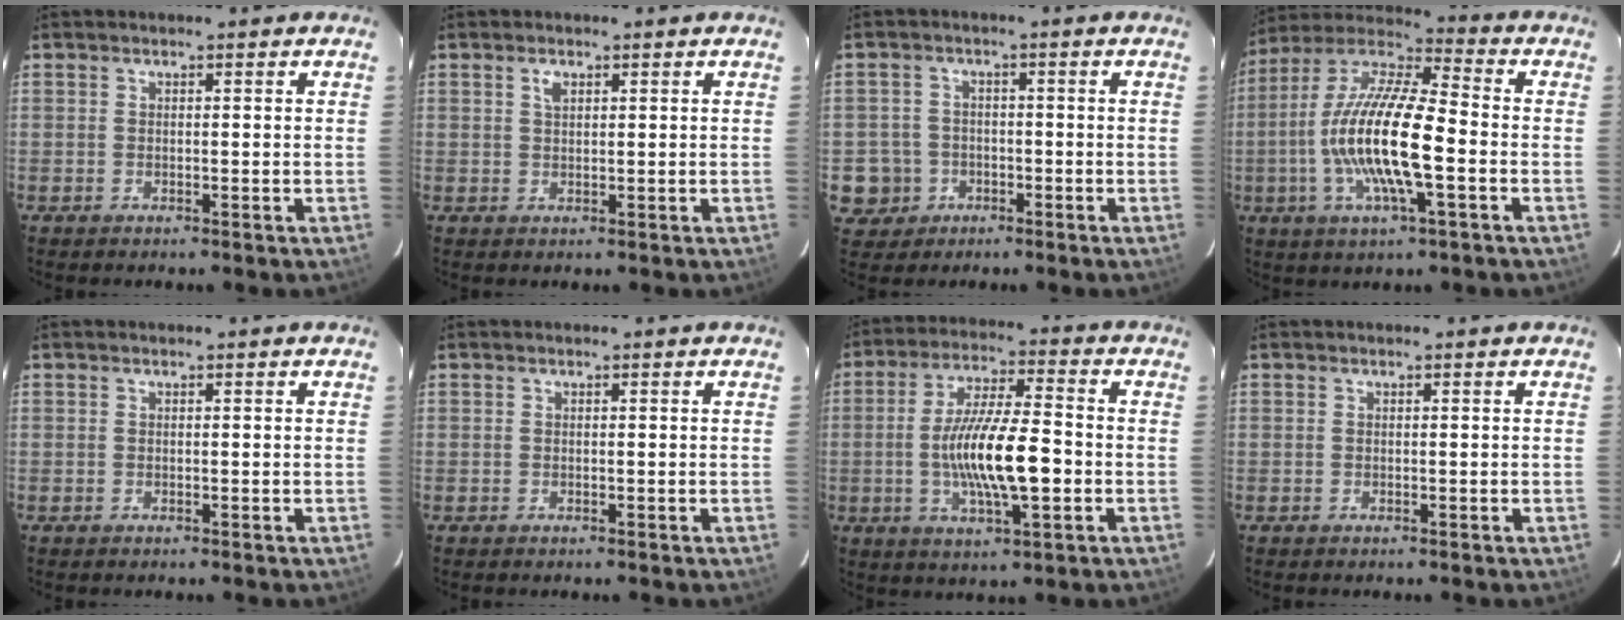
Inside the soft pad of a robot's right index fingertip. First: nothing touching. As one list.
[{"total": 1.6, "force": [0.8, 0.9, 1.1], "torque": [-0.020, 0.004, 0.014]}, {"total": 6.3, "force": [-2.0, 6.0, 0.5], "torque": [-0.025, 0.025, -0.026]}, {"total": 17.6, "force": [-3.3, 4.0, 16.8], "torque": [-0.325, -0.005, -0.070]}, {"total": 0.0}, {"total": 0.0}, {"total": 13.7, "force": [-2.5, 3.0, 13.1], "torque": [-0.244, -0.005, -0.043]}, {"total": 0.0}]